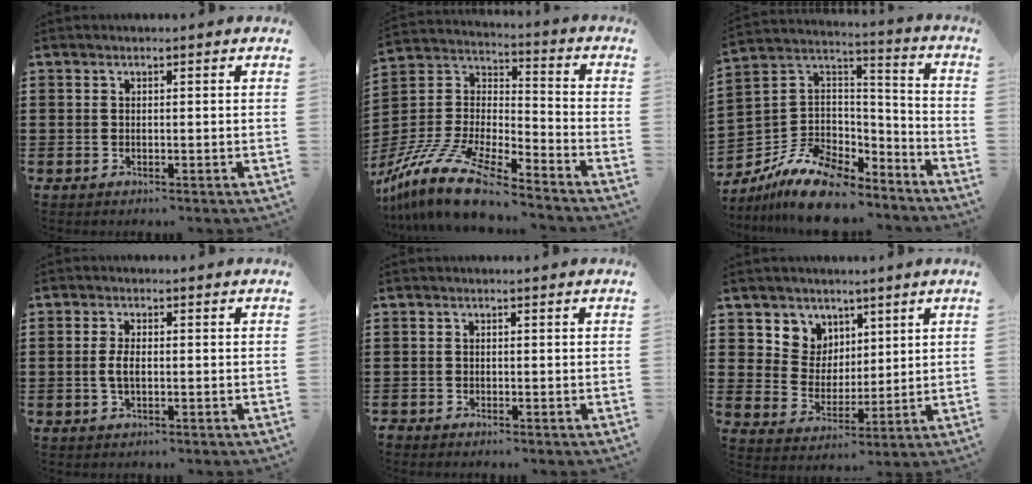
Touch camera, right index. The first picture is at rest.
{"total": 14.8, "force": [-12.5, 2.9, 7.4], "torque": [-0.162, 0.035, -0.243]}
{"total": 12.0, "force": [-9.2, 5.8, 5.2], "torque": [-0.118, 0.031, -0.174]}
{"total": 2.7, "force": [-0.3, 1.2, 2.5], "torque": [-0.062, -0.003, -0.011]}
{"total": 0.6, "force": [-0.5, 0.4, -0.1], "torque": [0.001, 0.004, -0.013]}
{"total": 6.3, "force": [3.9, 5.0, -0.3], "torque": [-0.036, -0.012, 0.073]}